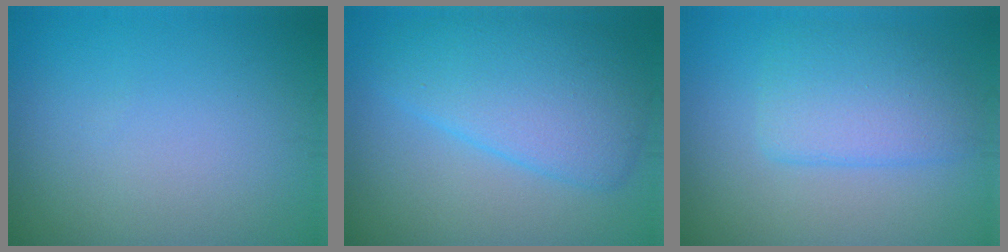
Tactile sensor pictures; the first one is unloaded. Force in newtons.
{"total": 6.3, "press": 6.3, "slide": 0.3}
{"total": 4.4, "press": 4.4, "slide": 0.2}